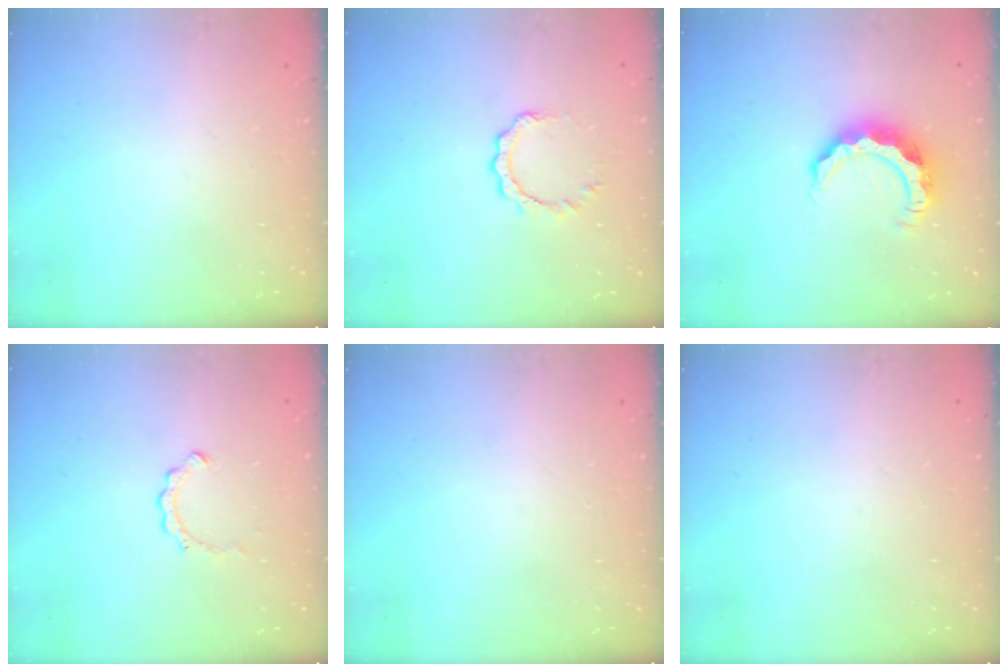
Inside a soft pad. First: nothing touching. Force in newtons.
{"total": 4.0, "press": 4.0, "slide": 0.5}
{"total": 9.2, "press": 9.1, "slide": 1.0}
{"total": 2.7, "press": 2.6, "slide": 0.3}
{"total": 0.0}
{"total": 0.0}